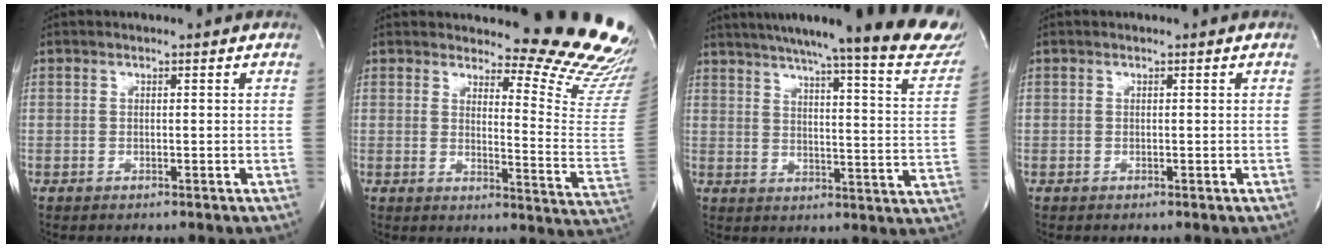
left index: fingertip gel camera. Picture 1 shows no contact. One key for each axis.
{"total": 16.9, "fx": 15.8, "fy": 1.3, "fz": 5.9, "tx": -0.063, "ty": -0.150, "tz": 0.164}
{"total": 25.7, "fx": 22.2, "fy": 1.3, "fz": 12.9, "tx": -0.180, "ty": -0.060, "tz": 0.265}
{"total": 0.0}